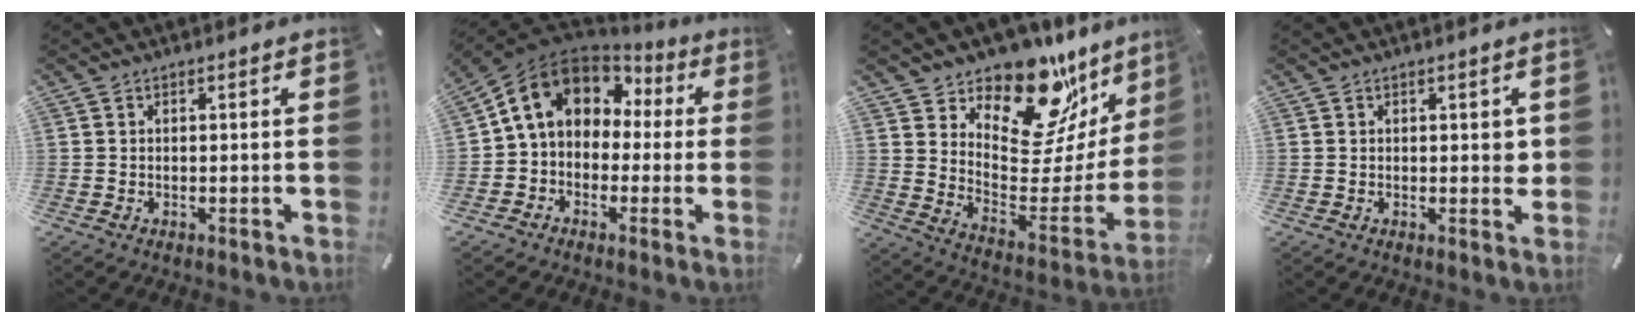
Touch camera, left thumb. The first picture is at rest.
{"total": 11.4, "force": [2.8, 9.4, 5.9], "torque": [-0.131, -0.002, 0.049]}
{"total": 18.7, "force": [14.3, 9.9, 6.6], "torque": [-0.077, -0.125, 0.239]}
{"total": 1.9, "force": [0.4, 1.2, 1.4], "torque": [-0.004, -0.005, 0.001]}